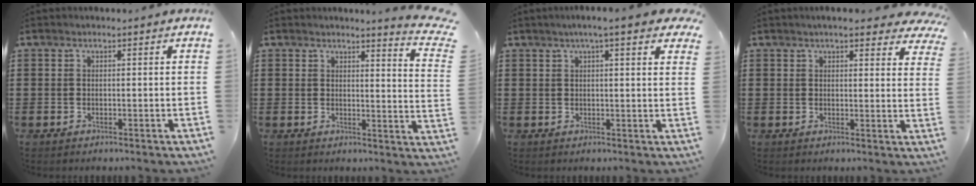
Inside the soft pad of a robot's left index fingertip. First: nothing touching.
{"total": 3.2, "force": [3.0, -0.2, 1.1], "torque": [-0.021, -0.022, 0.049]}
{"total": 4.3, "force": [3.0, 0.4, 3.0], "torque": [-0.067, 0.007, 0.052]}
{"total": 4.3, "force": [3.8, 0.9, 1.8], "torque": [-0.038, -0.008, 0.069]}